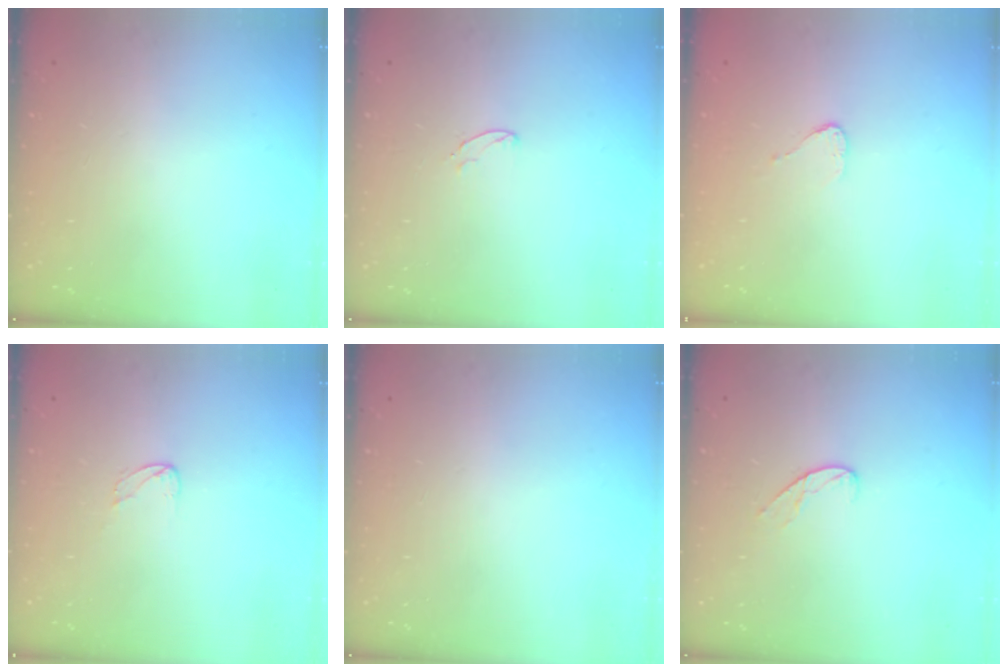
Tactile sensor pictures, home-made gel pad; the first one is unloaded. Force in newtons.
{"total": 4.7, "press": 4.6, "slide": 0.3}
{"total": 3.7, "press": 3.7, "slide": 0.3}
{"total": 2.4, "press": 2.4, "slide": 0.1}
{"total": 0.0}
{"total": 7.2, "press": 7.2, "slide": 0.6}